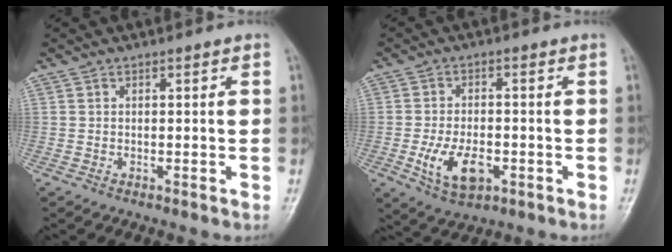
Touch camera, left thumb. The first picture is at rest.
{"total": 8.3, "force": [-2.5, 4.9, 6.3], "torque": [-0.109, 0.003, -0.036]}